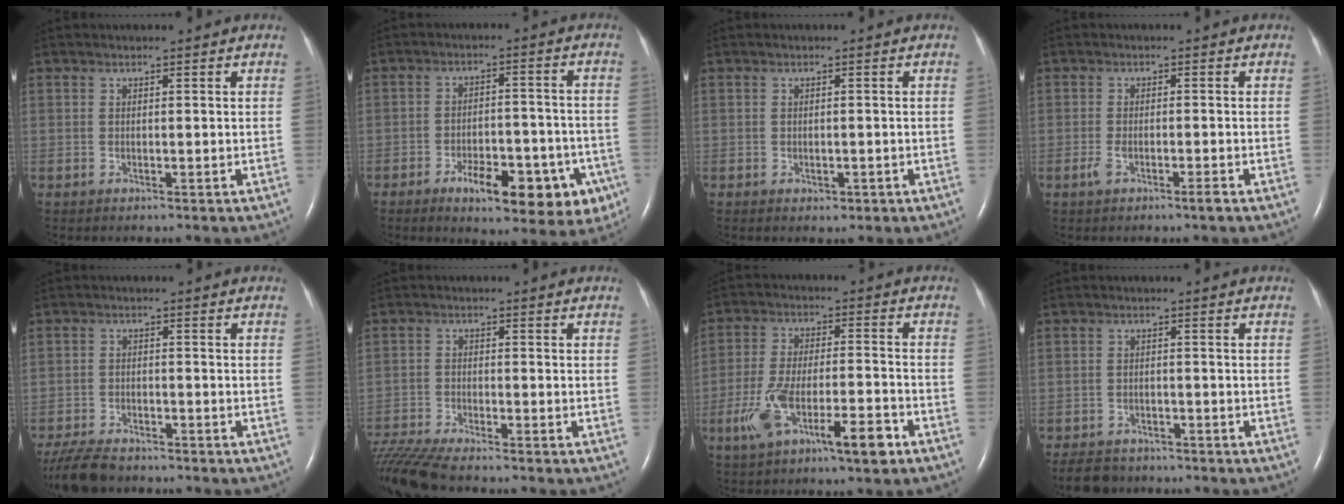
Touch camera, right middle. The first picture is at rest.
{"total": 13.7, "force": [-7.1, 5.1, 10.5], "torque": [-0.108, 0.017, -0.089]}
{"total": 1.4, "force": [-0.6, 1.0, 0.8], "torque": [-0.009, 0.002, 0.001]}
{"total": 2.6, "force": [-1.5, 0.3, 2.1], "torque": [-0.045, -0.004, -0.030]}
{"total": 7.6, "force": [-6.7, 2.2, 3.0], "torque": [-0.059, -0.019, -0.114]}
{"total": 9.3, "force": [-8.5, 0.0, 3.9], "torque": [-0.084, -0.019, -0.153]}
{"total": 12.1, "force": [-5.9, 2.6, 10.3], "torque": [-0.196, 0.001, -0.094]}
{"total": 5.9, "force": [-5.1, 2.6, 1.1], "torque": [-0.023, -0.007, -0.079]}